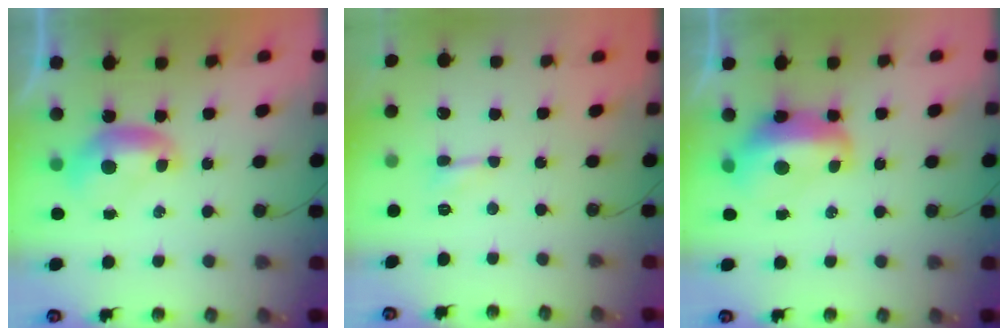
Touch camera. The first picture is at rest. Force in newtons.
{"total": 1.7, "press": 1.6, "slide": 0.5}
{"total": 4.9, "press": 4.8, "slide": 0.9}